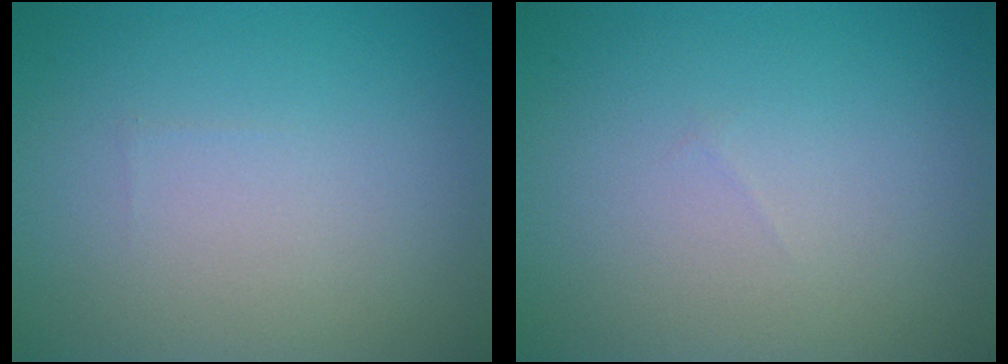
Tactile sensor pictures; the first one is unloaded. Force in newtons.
{"total": 0.0}